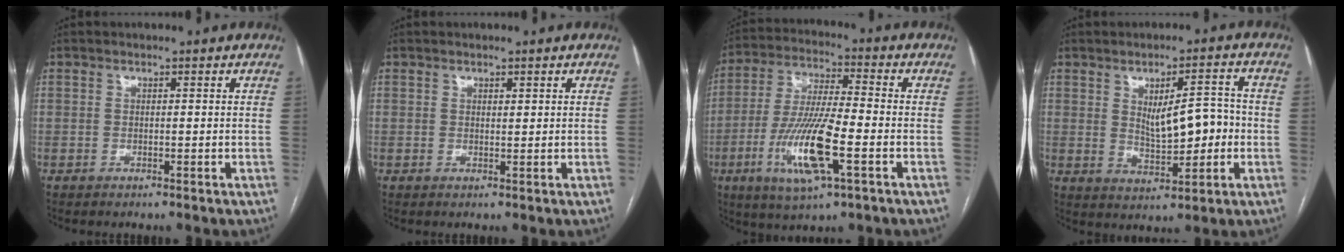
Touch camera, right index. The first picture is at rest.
{"total": 0.7, "force": [0.4, 0.3, 0.5], "torque": [-0.007, -0.003, 0.006]}
{"total": 14.2, "force": [-4.7, 2.1, 13.2], "torque": [-0.269, -0.015, -0.084]}
{"total": 7.9, "force": [0.0, 2.9, 7.4], "torque": [-0.115, 0.011, 0.012]}